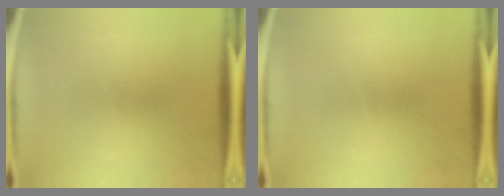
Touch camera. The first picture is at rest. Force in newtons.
{"total": 0.0}